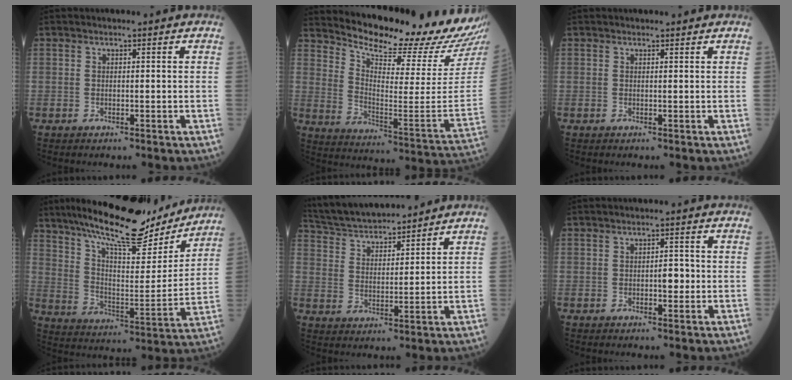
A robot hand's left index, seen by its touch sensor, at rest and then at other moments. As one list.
[{"total": 23.1, "force": [21.4, 1.2, 8.4], "torque": [-0.147, -0.114, 0.288]}, {"total": 0.7, "force": [0.7, 0.2, 0.1], "torque": [-0.008, 0.001, 0.007]}, {"total": 21.0, "force": [17.5, 4.5, 10.6], "torque": [-0.180, -0.001, 0.273]}, {"total": 13.7, "force": [12.8, 2.2, 4.5], "torque": [-0.090, 0.026, 0.228]}, {"total": 2.2, "force": [-0.7, 0.9, 1.9], "torque": [-0.025, 0.000, -0.011]}]